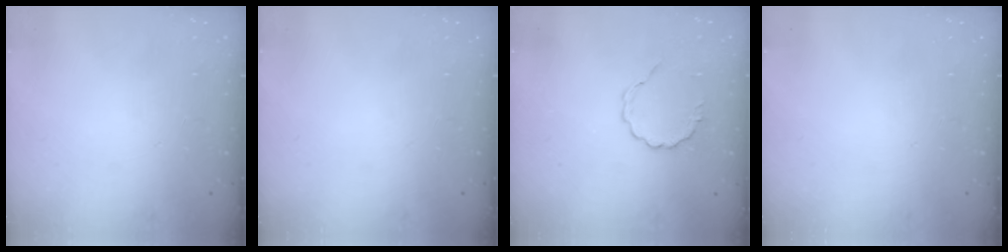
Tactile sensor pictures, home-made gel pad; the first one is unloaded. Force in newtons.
{"total": 0.0}
{"total": 5.1, "press": 4.8, "slide": 1.6}
{"total": 0.0}